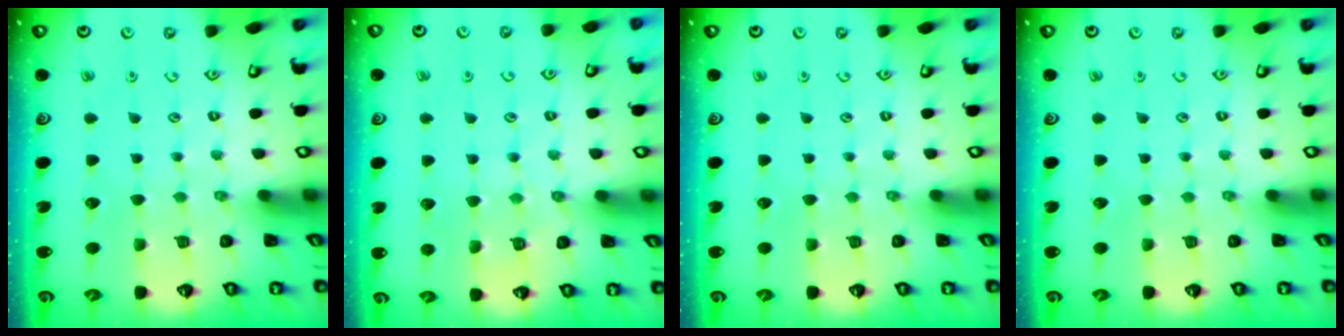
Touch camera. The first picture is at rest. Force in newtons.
{"total": 4.0, "press": 3.9, "slide": 0.6}
{"total": 0.0}
{"total": 0.0}